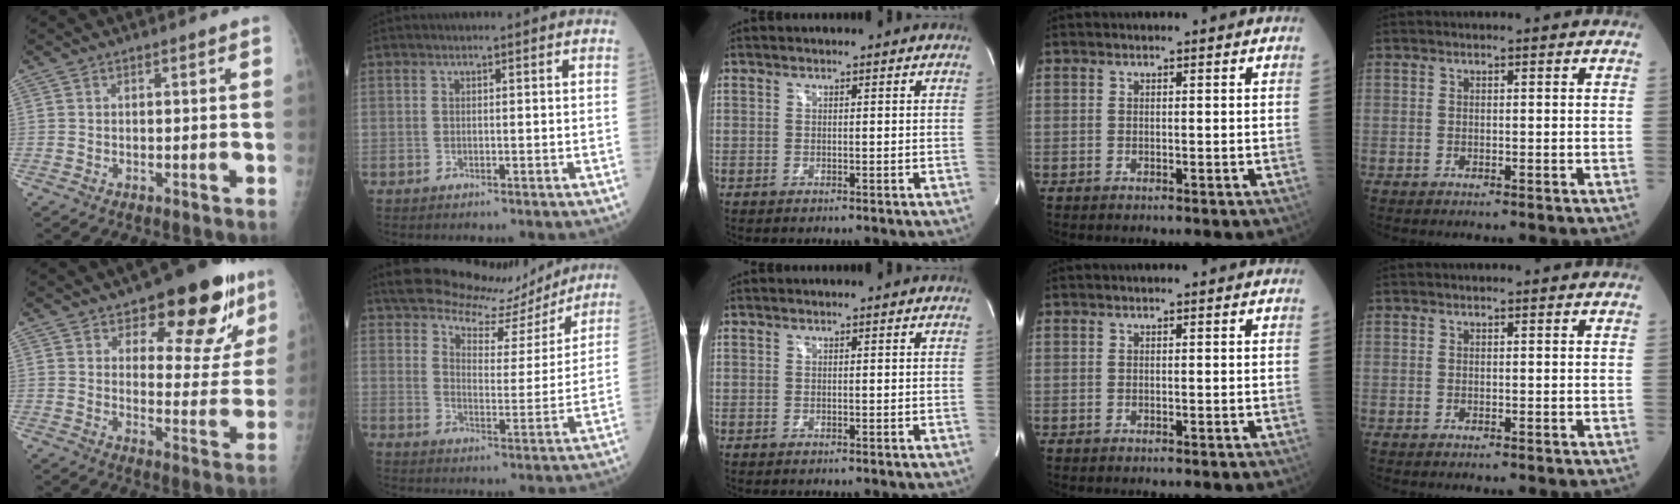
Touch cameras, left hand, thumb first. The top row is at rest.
{"thumb": {"total": 17.5, "force": [10.8, 7.8, 11.3], "torque": [-0.083, -0.059, 0.148]}, "index": {"total": 12.9, "force": [11.7, 4.1, 3.7], "torque": [-0.059, 0.002, 0.160]}}